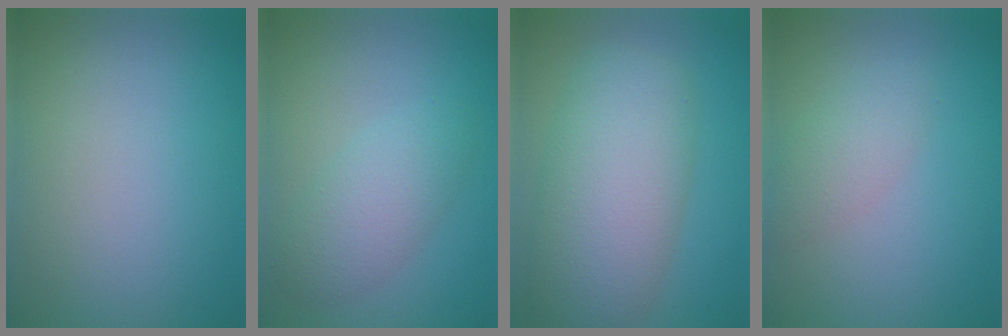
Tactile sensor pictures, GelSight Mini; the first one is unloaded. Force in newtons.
{"total": 3.5, "press": 3.5, "slide": 0.1}
{"total": 8.5, "press": 8.5, "slide": 0.2}
{"total": 2.2, "press": 2.2, "slide": 0.1}